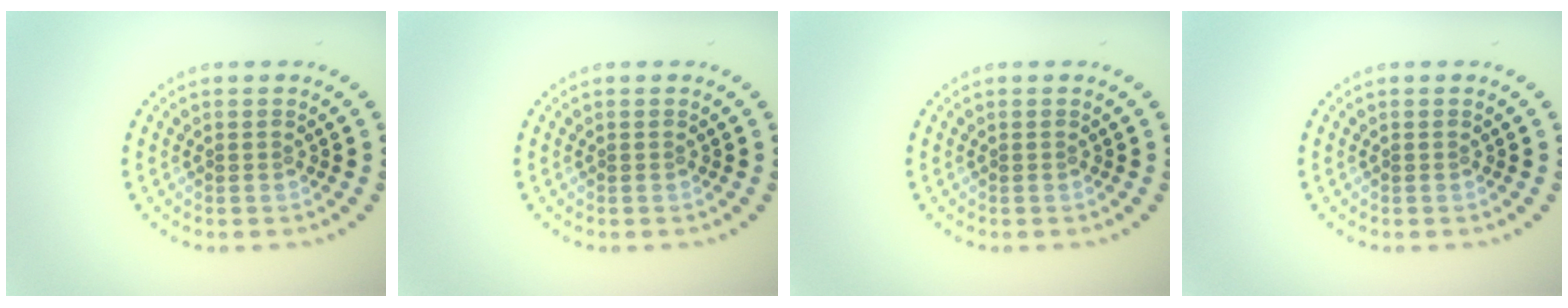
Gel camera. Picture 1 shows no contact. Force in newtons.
{"total": 0.0}
{"total": 0.0}
{"total": 0.0}